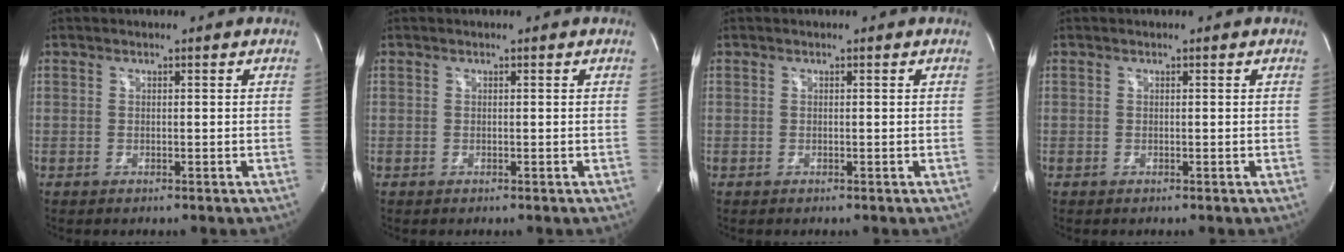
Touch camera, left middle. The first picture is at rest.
{"total": 0.0}
{"total": 0.0}
{"total": 0.0}